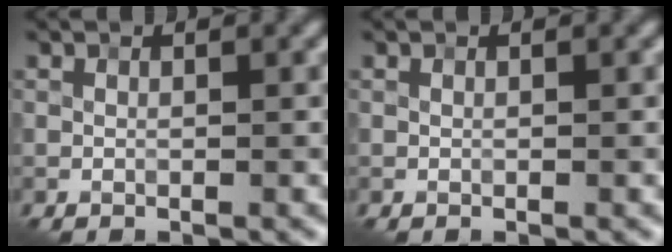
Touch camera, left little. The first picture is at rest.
{"total": 0.0}